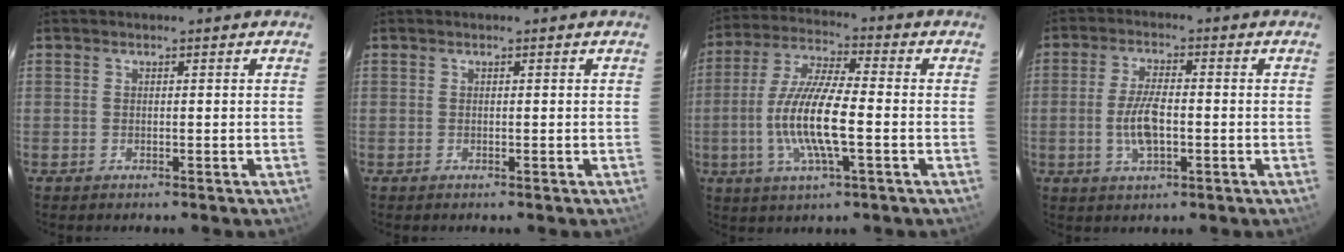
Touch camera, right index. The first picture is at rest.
{"total": 0.0}
{"total": 13.4, "force": [-2.7, 2.8, 12.9], "torque": [-0.263, -0.003, -0.053]}
{"total": 7.2, "force": [-1.3, 2.9, 6.5], "torque": [-0.131, -0.001, -0.024]}